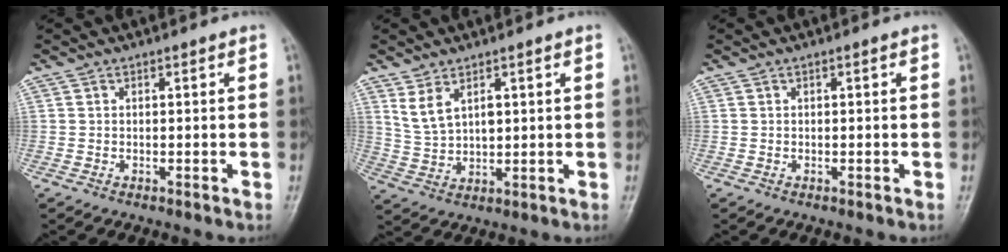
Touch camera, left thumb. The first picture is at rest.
{"total": 5.6, "force": [2.7, 3.0, 3.9], "torque": [-0.072, -0.010, 0.064]}
{"total": 0.0}